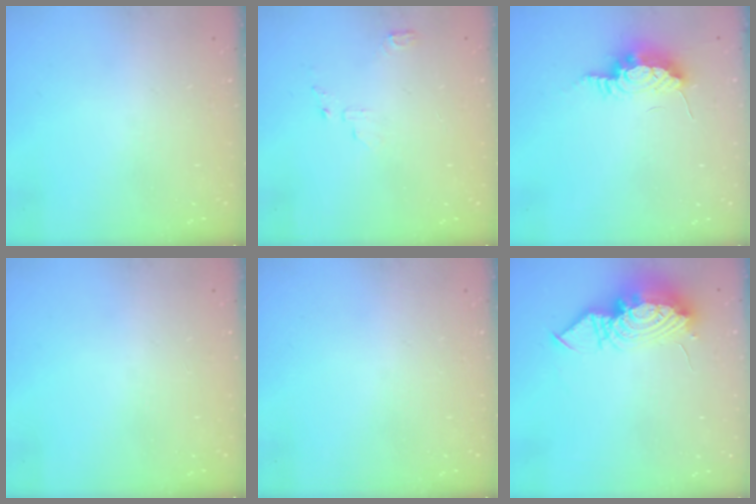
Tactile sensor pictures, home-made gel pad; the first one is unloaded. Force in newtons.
{"total": 5.6, "press": 5.6, "slide": 0.4}
{"total": 8.5, "press": 8.4, "slide": 1.6}
{"total": 0.0}
{"total": 0.0}
{"total": 15.5, "press": 13.7, "slide": 7.3}